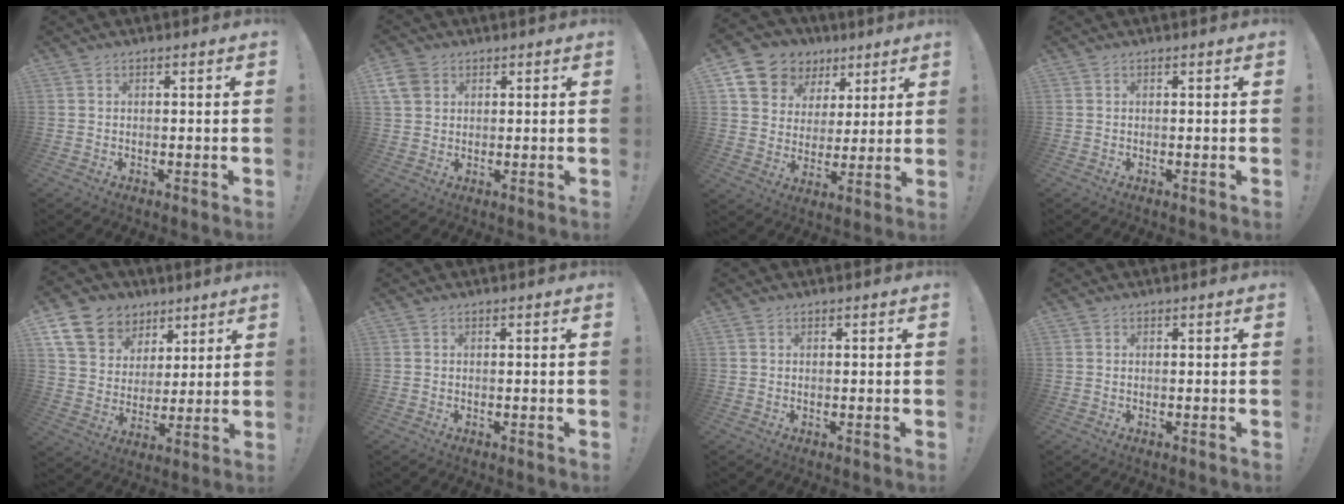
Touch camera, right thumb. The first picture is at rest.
{"total": 5.8, "force": [2.6, 4.5, 2.6], "torque": [-0.051, -0.005, 0.052]}
{"total": 12.9, "force": [7.4, 9.6, 4.2], "torque": [-0.073, -0.047, 0.151]}
{"total": 0.0}
{"total": 13.5, "force": [7.4, 10.3, 4.7], "torque": [-0.068, -0.045, 0.148]}
{"total": 0.0}
{"total": 0.0}
{"total": 0.0}